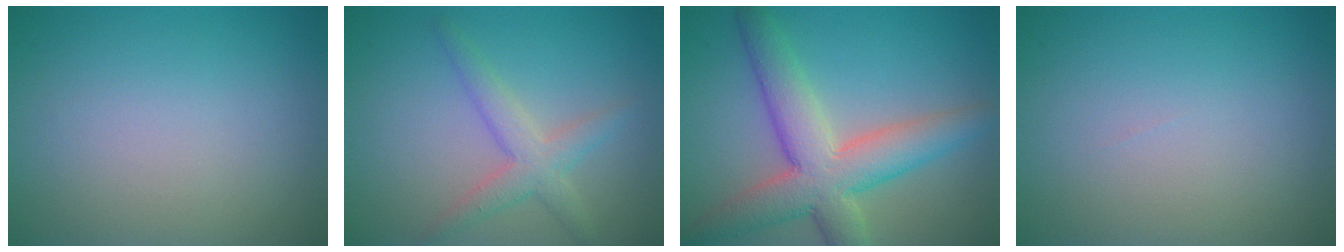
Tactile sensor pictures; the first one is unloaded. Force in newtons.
{"total": 3.1, "press": 3.1, "slide": 0.1}
{"total": 7.6, "press": 7.6, "slide": 0.5}
{"total": 0.0}